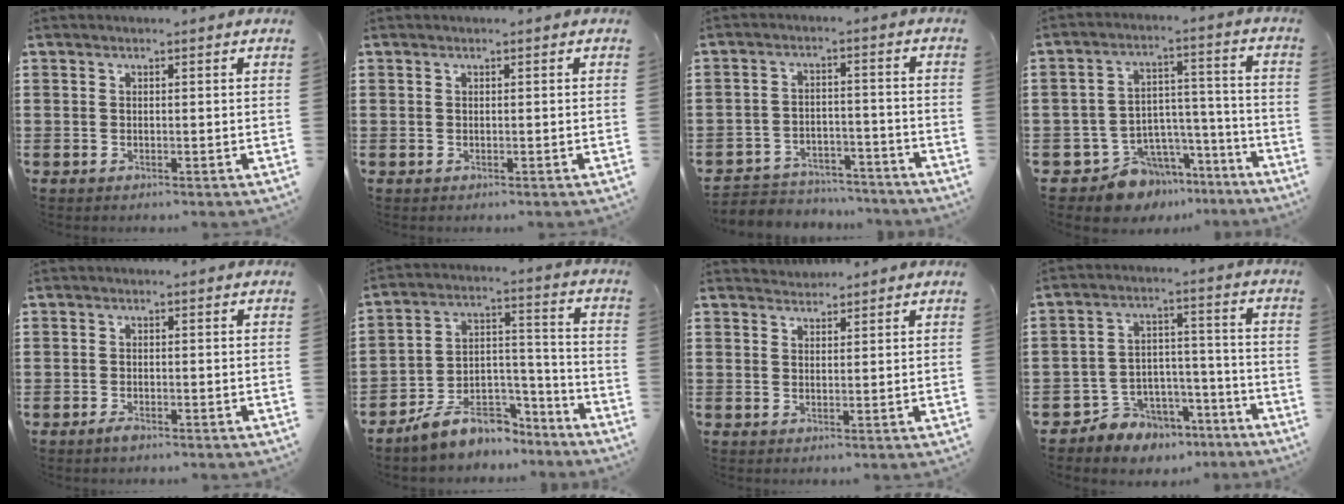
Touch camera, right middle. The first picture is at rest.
{"total": 0.0}
{"total": 4.2, "force": [-4.0, 1.0, 0.0], "torque": [-0.008, 0.005, -0.086]}
{"total": 8.5, "force": [-7.4, 4.2, 0.8], "torque": [-0.023, 0.021, -0.135]}
{"total": 1.2, "force": [-0.8, 0.4, 0.8], "torque": [-0.017, -0.004, -0.015]}
{"total": 8.1, "force": [-6.9, 3.6, 2.5], "torque": [-0.049, 0.019, -0.128]}
{"total": 1.6, "force": [1.5, 0.3, -0.3], "torque": [0.003, 0.005, 0.030]}
{"total": 6.0, "force": [-5.0, 3.2, -0.2], "torque": [-0.014, 0.015, -0.099]}